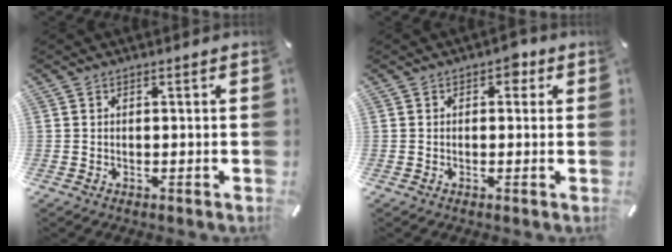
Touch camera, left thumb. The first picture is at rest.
{"total": 2.7, "force": [0.8, 2.1, 1.7], "torque": [-0.012, 0.000, 0.005]}